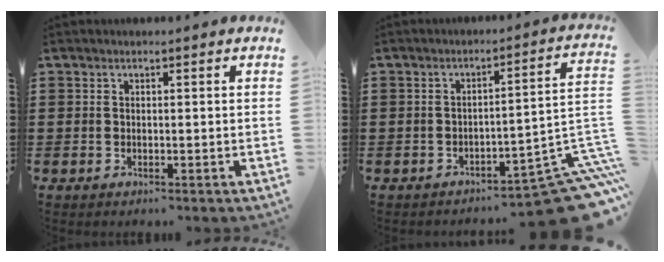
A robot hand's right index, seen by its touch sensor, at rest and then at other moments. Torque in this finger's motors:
{"motor_torque": [1.75, 0.39, 0.23, 0.01]}